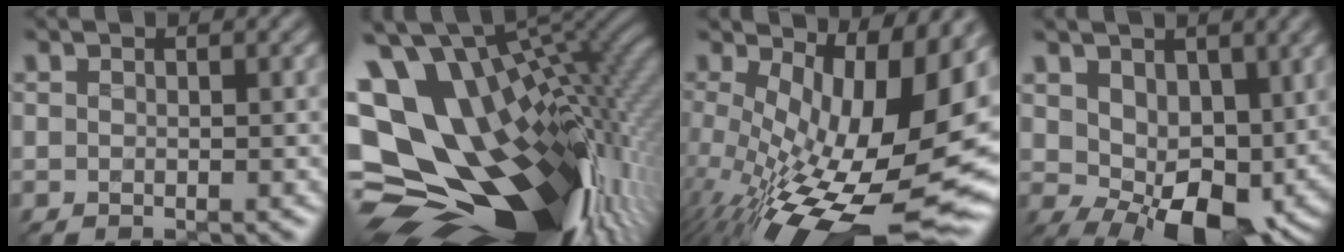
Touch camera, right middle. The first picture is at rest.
{"total": 18.7, "force": [-1.3, 11.7, 14.6], "torque": [-0.278, -0.019, 0.009]}
{"total": 17.0, "force": [-1.1, 6.6, 15.6], "torque": [-0.239, -0.033, 0.003]}
{"total": 9.7, "force": [-0.1, 6.2, 7.5], "torque": [-0.127, -0.027, 0.010]}